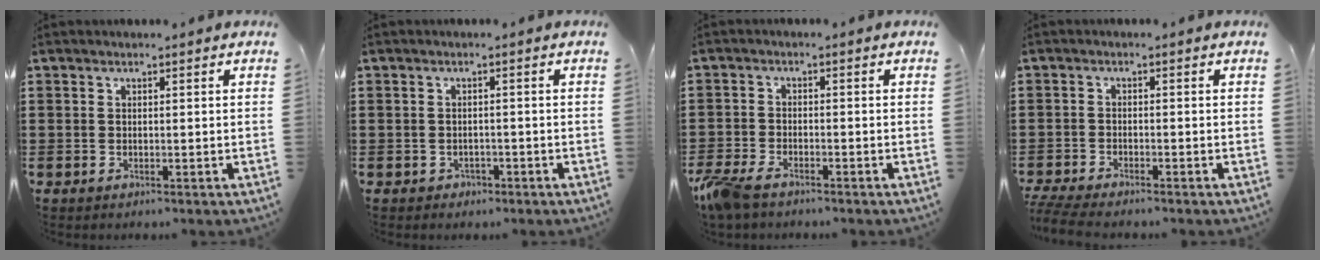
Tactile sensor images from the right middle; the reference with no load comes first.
{"total": 0.9, "force": [-0.7, 0.6, 0.1], "torque": [-0.005, 0.001, -0.016]}
{"total": 4.0, "force": [-3.3, 1.2, 1.9], "torque": [-0.068, -0.011, -0.073]}
{"total": 2.9, "force": [-2.8, 0.1, 0.8], "torque": [-0.029, -0.006, -0.060]}